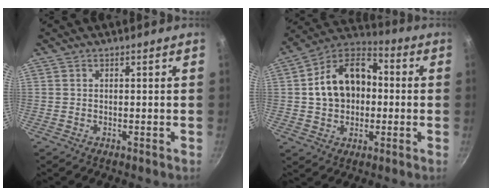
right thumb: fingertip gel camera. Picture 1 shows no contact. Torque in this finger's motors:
{"motor_torque": [2.09, 2.08, 0.69, 0.30, 0.11]}